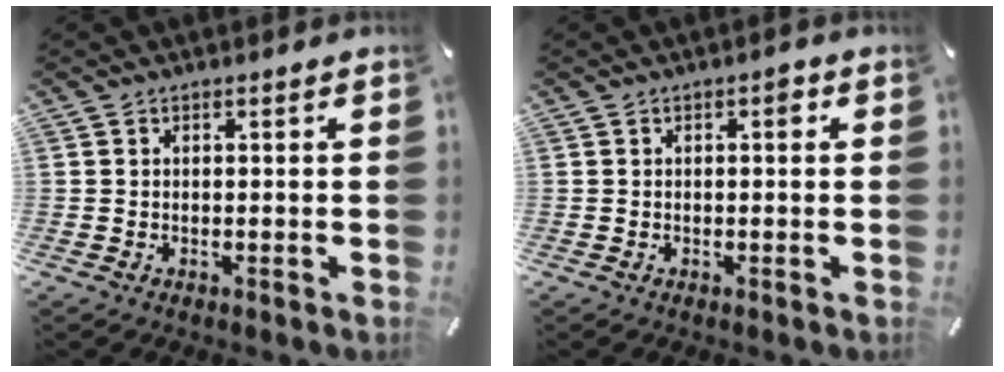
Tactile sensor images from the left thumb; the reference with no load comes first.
{"total": 1.8, "force": [0.2, 0.9, 1.6], "torque": [-0.017, 0.002, -0.003]}